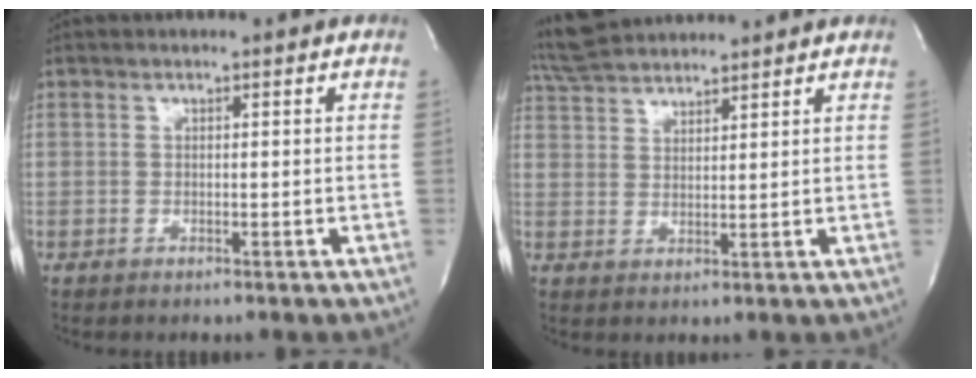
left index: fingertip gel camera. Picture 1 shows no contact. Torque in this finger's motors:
{"motor_torque": [-0.79, -0.95, -0.22, -0.09]}